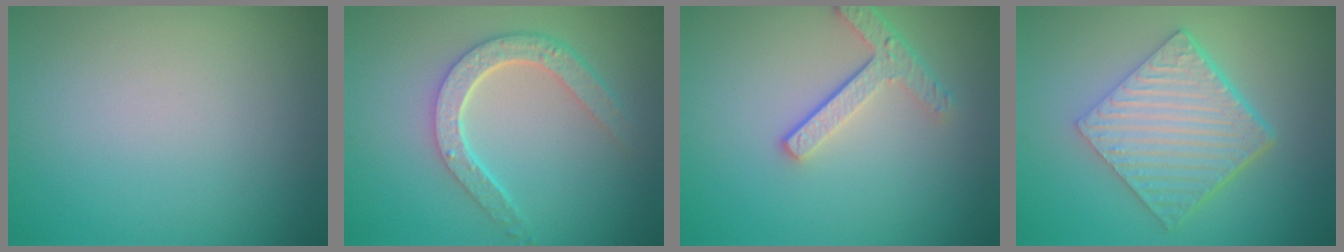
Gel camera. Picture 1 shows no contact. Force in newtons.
{"total": 4.2, "press": 3.3, "slide": 2.6}
{"total": 3.2, "press": 2.5, "slide": 2.0}
{"total": 6.4, "press": 4.6, "slide": 4.5}